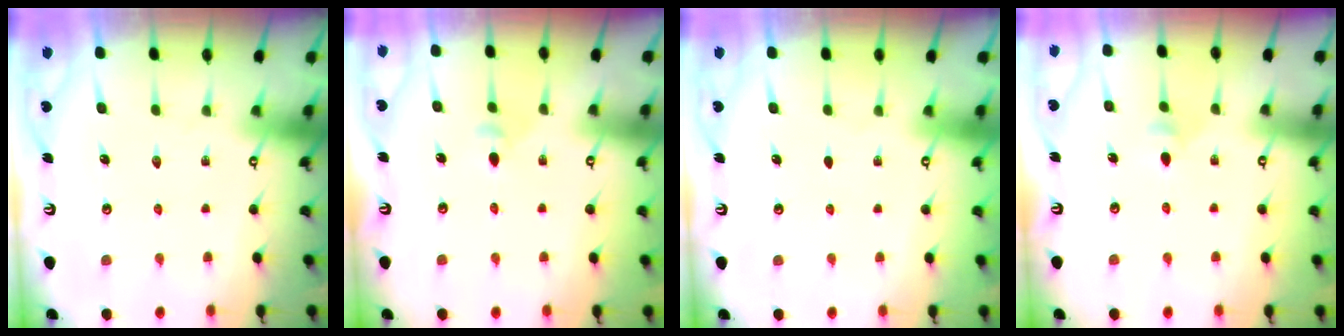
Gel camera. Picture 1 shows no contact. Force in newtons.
{"total": 3.8, "press": 3.7, "slide": 0.8}
{"total": 0.0}
{"total": 3.4, "press": 3.3, "slide": 0.7}